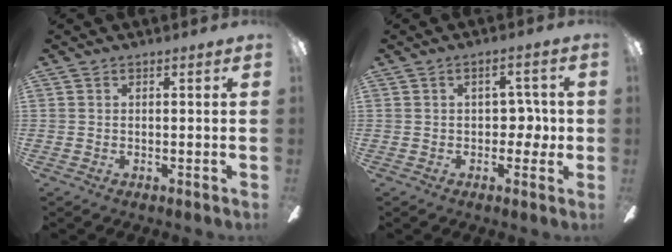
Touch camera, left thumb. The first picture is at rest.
{"total": 6.2, "force": [0.3, 3.9, 4.8], "torque": [-0.067, 0.006, 0.000]}